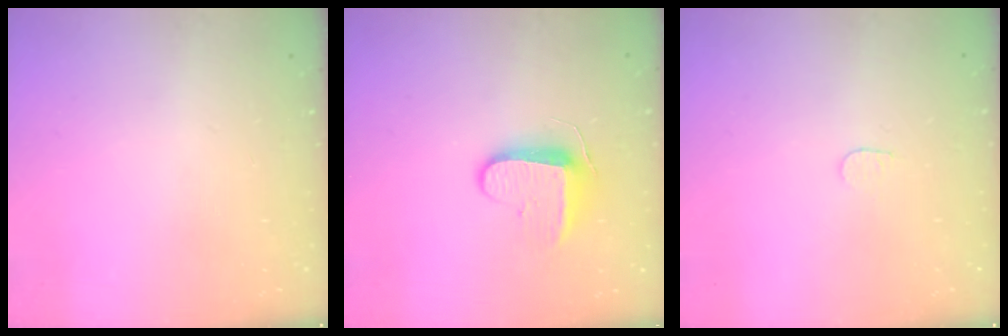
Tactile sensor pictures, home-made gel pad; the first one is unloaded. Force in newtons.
{"total": 8.9, "press": 8.8, "slide": 1.1}
{"total": 3.3, "press": 3.3, "slide": 0.3}